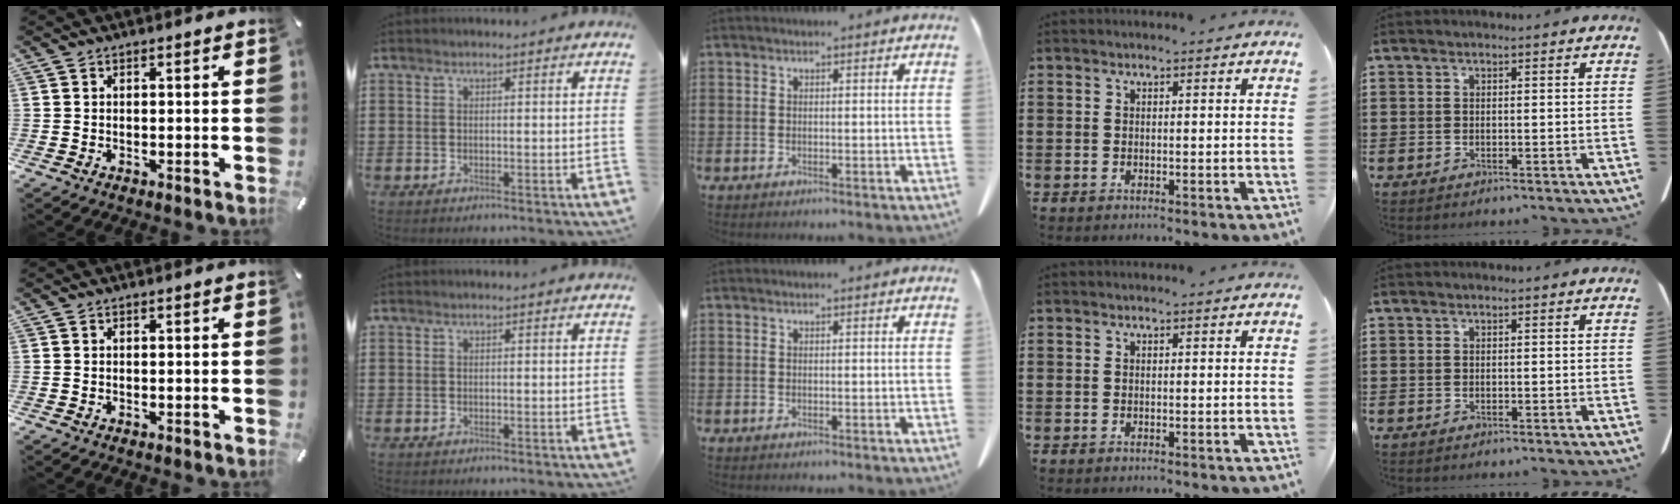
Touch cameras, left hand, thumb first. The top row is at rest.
{}